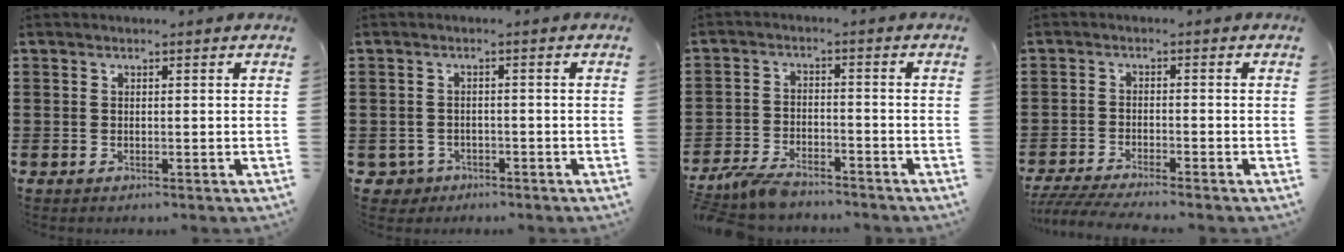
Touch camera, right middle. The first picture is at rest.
{"total": 1.9, "force": [-1.5, 1.1, 0.1], "torque": [-0.011, -0.002, -0.034]}
{"total": 4.9, "force": [-4.5, 1.1, 1.5], "torque": [-0.048, -0.001, -0.094]}
{"total": 3.7, "force": [-3.4, -0.1, 1.4], "torque": [-0.039, -0.015, -0.071]}